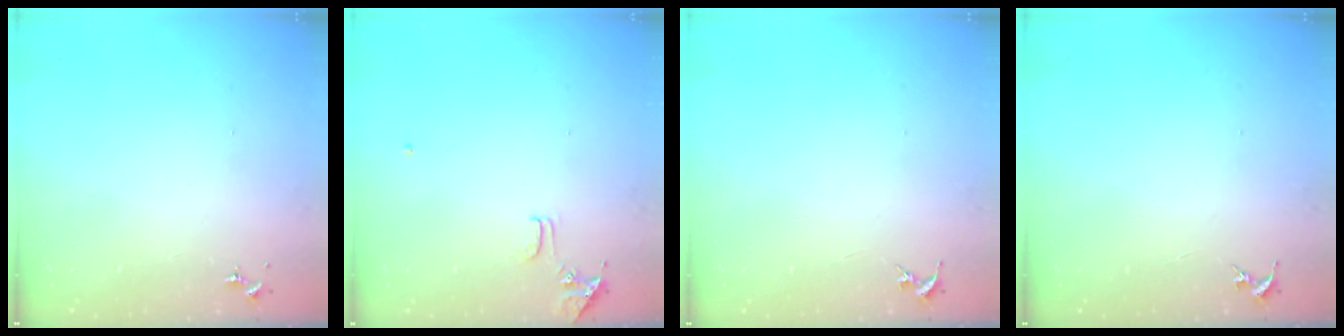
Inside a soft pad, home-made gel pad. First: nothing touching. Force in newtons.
{"total": 8.0, "press": 7.9, "slide": 0.7}
{"total": 0.0}
{"total": 0.0}